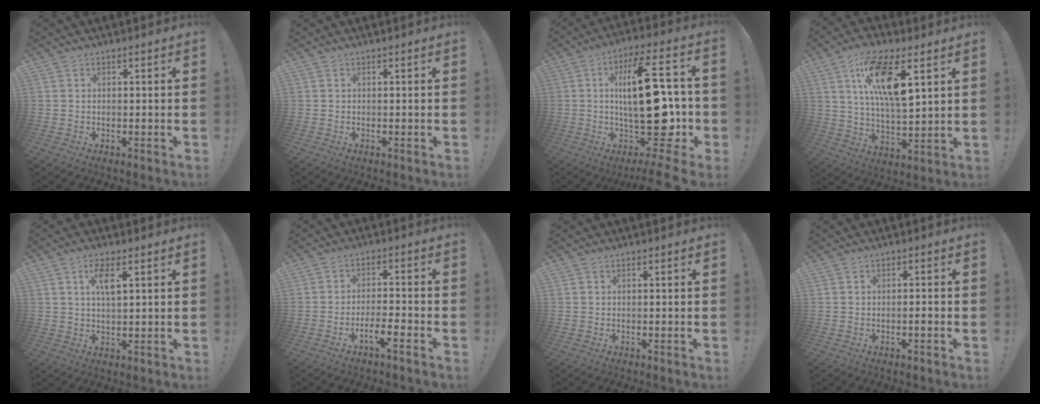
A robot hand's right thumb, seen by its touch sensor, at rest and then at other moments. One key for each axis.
{"total": 0.0}
{"total": 25.0, "fx": -1.4, "fy": 8.3, "fz": 23.6, "tx": -0.408, "ty": 0.014, "tz": -0.029}
{"total": 15.8, "fx": 7.0, "fy": 5.4, "fz": 13.1, "tx": -0.226, "ty": -0.014, "tz": 0.117}
{"total": 5.5, "fx": 2.3, "fy": 1.7, "fz": 4.6, "tx": -0.087, "ty": -0.001, "tz": 0.037}
{"total": 6.8, "fx": -4.0, "fy": 1.1, "fz": 5.4, "tx": -0.091, "ty": 0.013, "tz": -0.070}
{"total": 0.0}
{"total": 1.8, "fx": -1.0, "fy": -0.2, "fz": 1.5, "tx": -0.021, "ty": -0.002, "tz": -0.019}